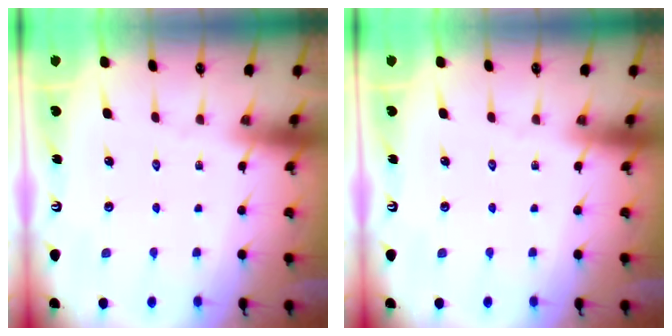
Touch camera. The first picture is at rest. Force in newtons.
{"total": 0.0}